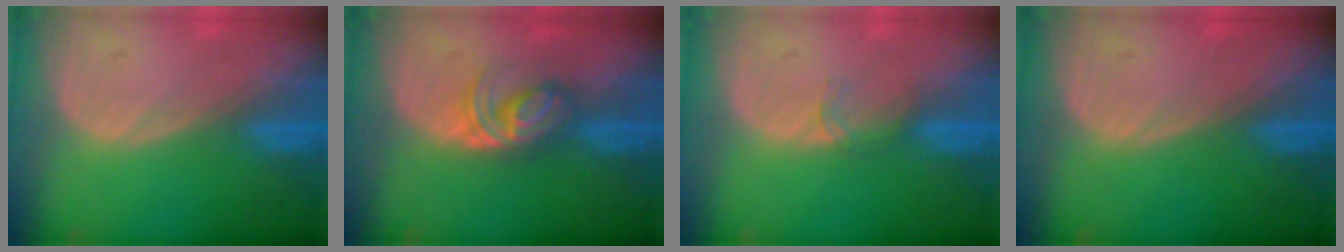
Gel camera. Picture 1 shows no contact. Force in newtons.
{"total": 5.9, "press": 5.2, "slide": 2.9}
{"total": 1.5, "press": 1.5, "slide": 0.2}
{"total": 0.0}